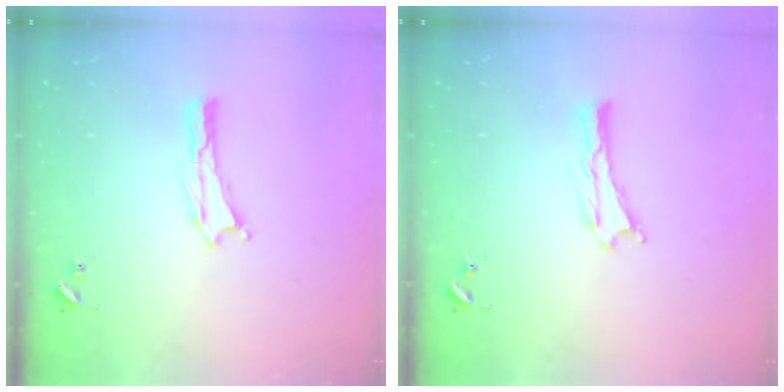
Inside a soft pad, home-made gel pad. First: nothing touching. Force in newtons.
{"total": 0.0}